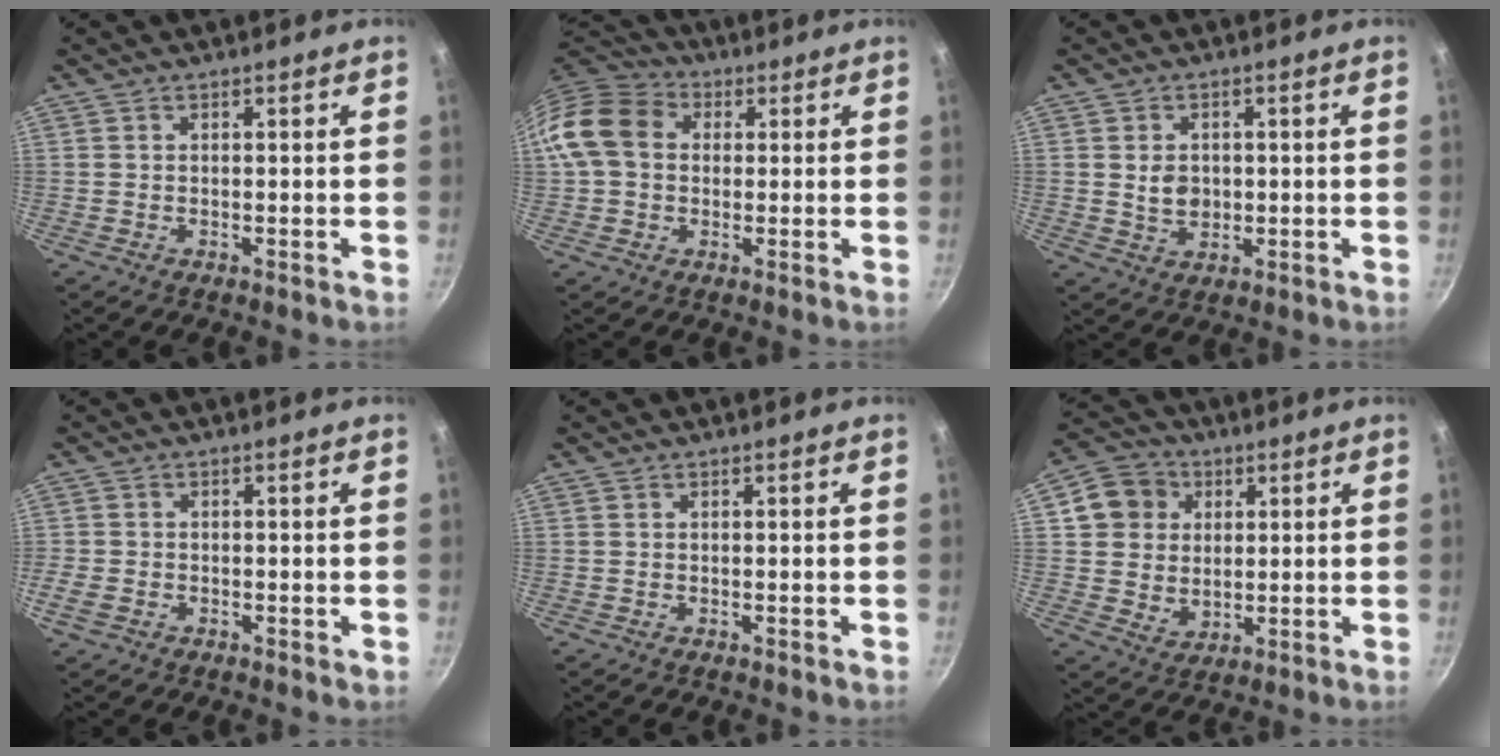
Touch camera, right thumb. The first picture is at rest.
{"total": 12.3, "force": [1.6, 9.9, 7.2], "torque": [-0.113, 0.026, 0.012]}
{"total": 4.7, "force": [0.2, 3.7, 2.9], "torque": [-0.036, -0.001, 0.008]}
{"total": 3.0, "force": [-1.2, 2.2, 1.7], "torque": [-0.037, 0.000, -0.023]}
{"total": 0.0}
{"total": 10.9, "force": [3.1, 9.5, 4.2], "torque": [-0.037, -0.002, 0.054]}